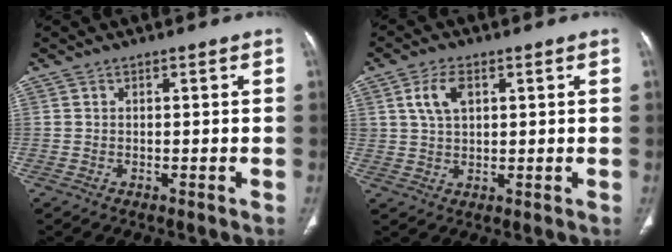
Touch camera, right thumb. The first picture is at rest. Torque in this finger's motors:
{"motor_torque": [0.08, 0.08, 0.42, 0.70, 0.04]}